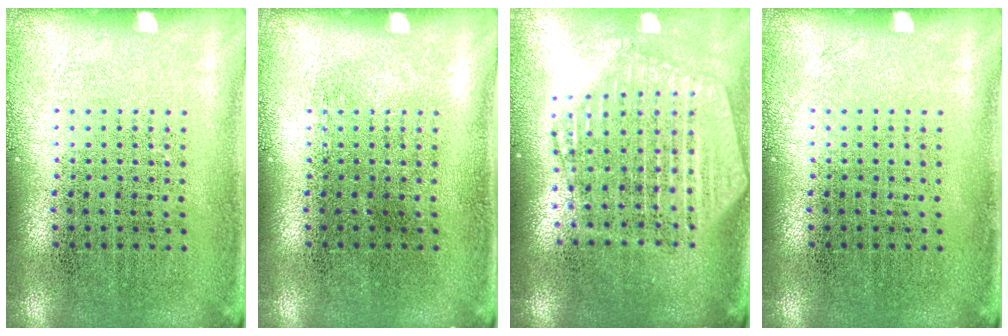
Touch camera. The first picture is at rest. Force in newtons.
{"total": 0.0}
{"total": 2.4, "press": 2.0, "slide": 1.2}
{"total": 0.0}